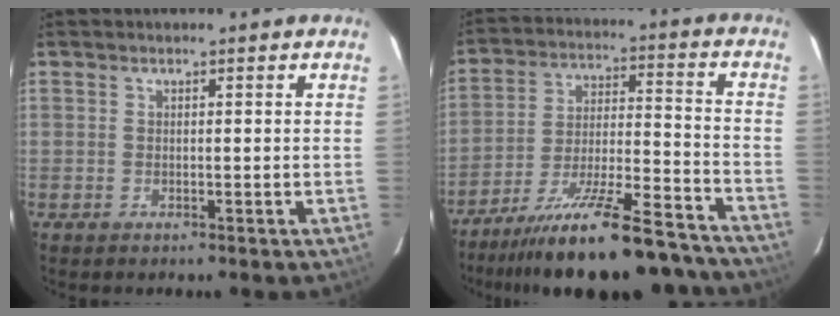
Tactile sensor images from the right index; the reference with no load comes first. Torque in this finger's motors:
{"motor_torque": [1.50, -0.64, 0.85, 0.21]}